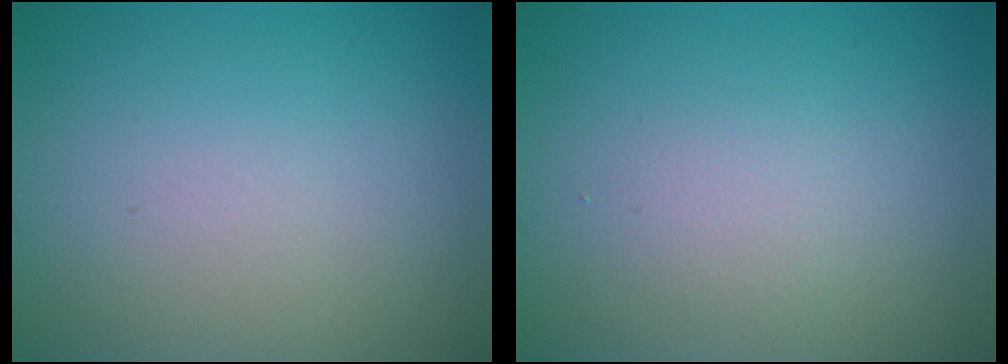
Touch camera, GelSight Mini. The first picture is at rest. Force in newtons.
{"total": 1.3, "press": 1.3, "slide": 0.0}